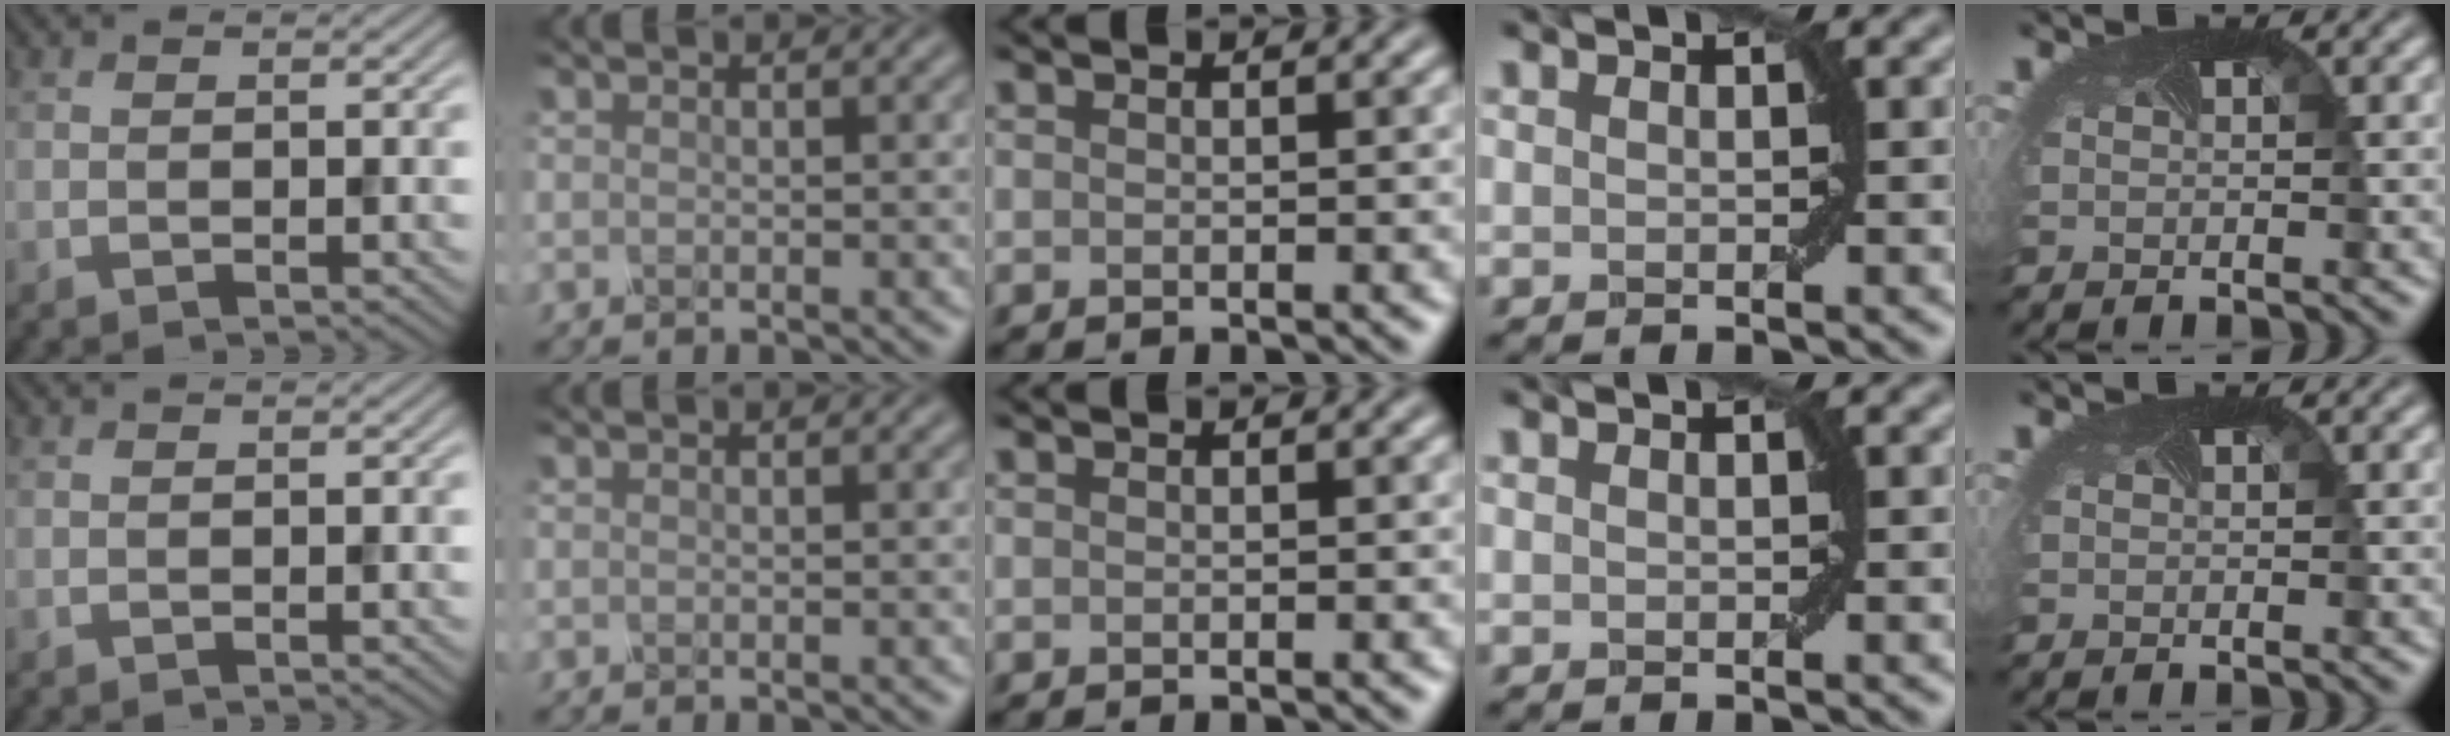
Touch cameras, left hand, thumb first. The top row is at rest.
{}